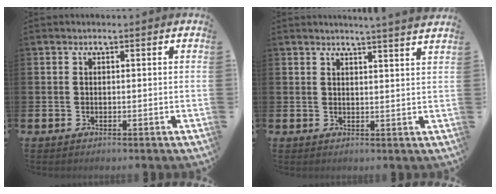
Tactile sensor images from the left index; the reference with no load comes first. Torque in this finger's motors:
{"motor_torque": [-1.00, -1.14, -1.05, 0.02]}